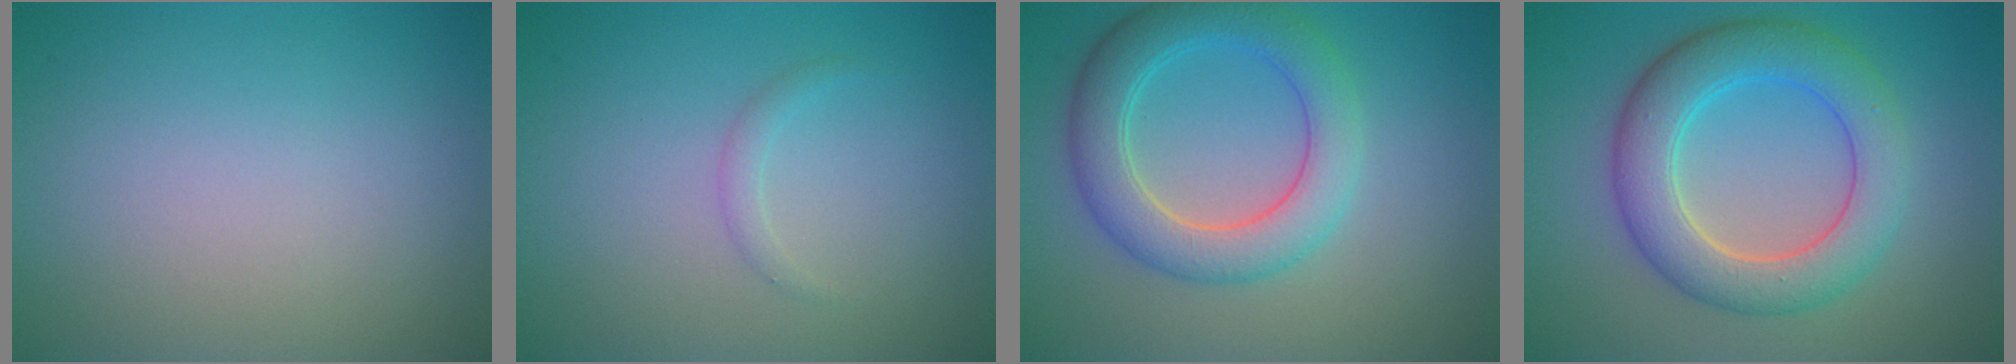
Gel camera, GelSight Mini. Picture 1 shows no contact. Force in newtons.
{"total": 0.9, "press": 0.9, "slide": 0.0}
{"total": 5.5, "press": 5.5, "slide": 0.4}
{"total": 6.7, "press": 6.7, "slide": 0.4}